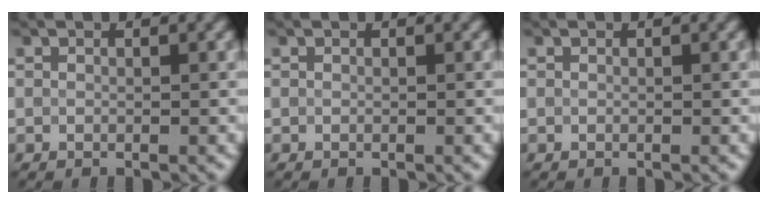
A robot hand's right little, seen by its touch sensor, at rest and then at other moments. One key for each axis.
{"total": 0.0}
{"total": 0.0}